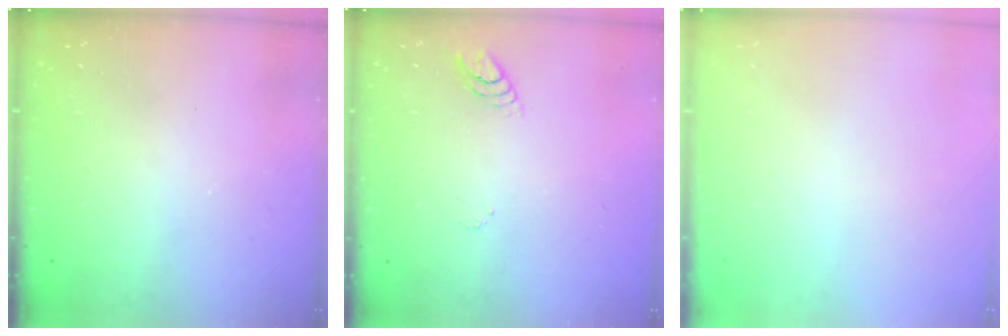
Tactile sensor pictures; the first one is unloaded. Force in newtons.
{"total": 3.1, "press": 3.1, "slide": 0.3}
{"total": 0.0}